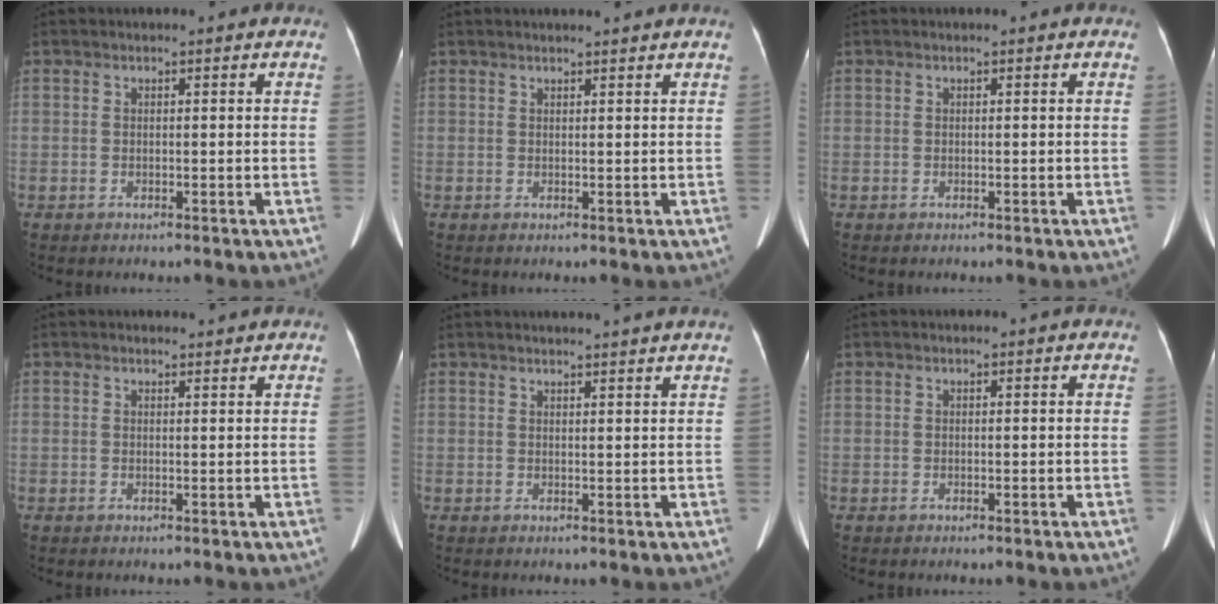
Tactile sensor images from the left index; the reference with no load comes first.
{"total": 3.5, "force": [3.3, -0.4, 1.2], "torque": [-0.012, 0.004, 0.037]}
{"total": 0.0}
{"total": 1.6, "force": [1.5, 0.1, 0.2], "torque": [-0.003, -0.011, 0.019]}
{"total": 6.2, "force": [5.8, -0.8, 2.1], "torque": [-0.018, 0.006, 0.058]}
{"total": 0.0}